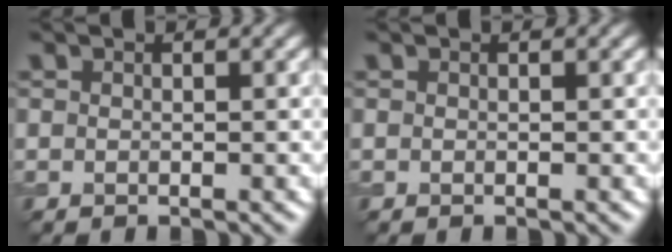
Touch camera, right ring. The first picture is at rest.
{"total": 0.0}